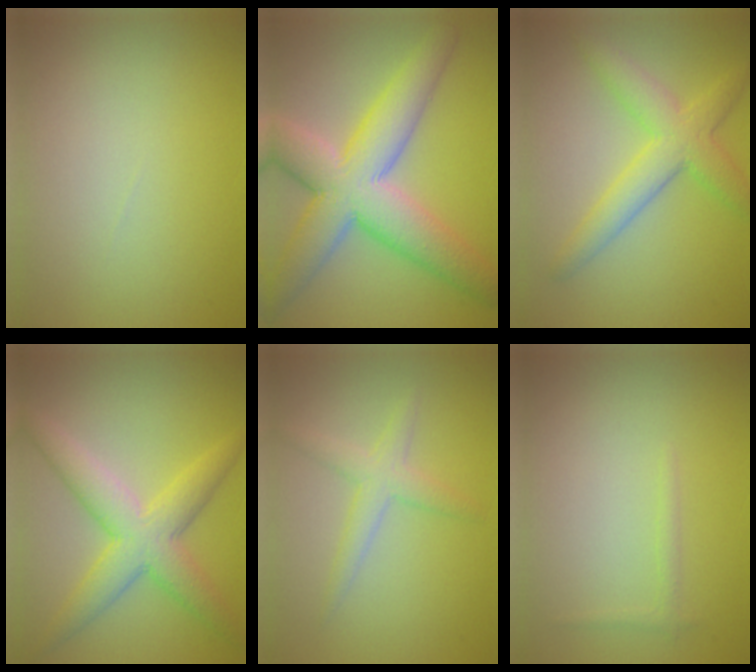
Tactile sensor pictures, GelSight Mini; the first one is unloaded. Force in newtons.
{"total": 10.1, "press": 10.1, "slide": 0.5}
{"total": 4.9, "press": 4.9, "slide": 0.1}
{"total": 5.8, "press": 5.8, "slide": 0.1}
{"total": 2.5, "press": 2.5, "slide": 0.0}
{"total": 0.7, "press": 0.7, "slide": 0.1}